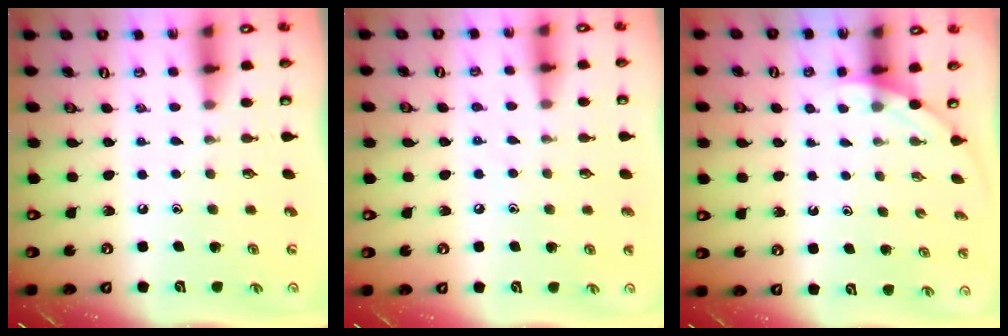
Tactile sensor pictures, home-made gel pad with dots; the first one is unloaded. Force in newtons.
{"total": 6.3, "press": 6.3, "slide": 0.6}
{"total": 1.7, "press": 1.7, "slide": 0.0}